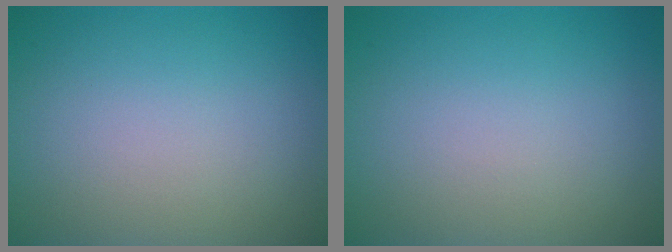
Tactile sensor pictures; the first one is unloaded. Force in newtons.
{"total": 0.0}